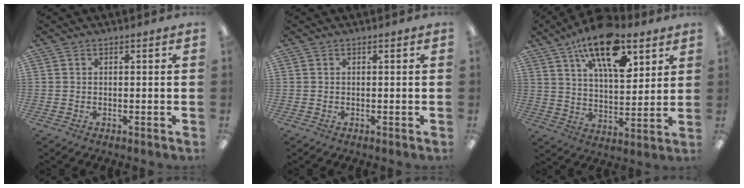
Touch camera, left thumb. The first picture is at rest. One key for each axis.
{"total": 0.0}
{"total": 18.0, "fx": 10.8, "fy": 8.1, "fz": 11.9, "tx": -0.184, "ty": -0.048, "tz": 0.180}